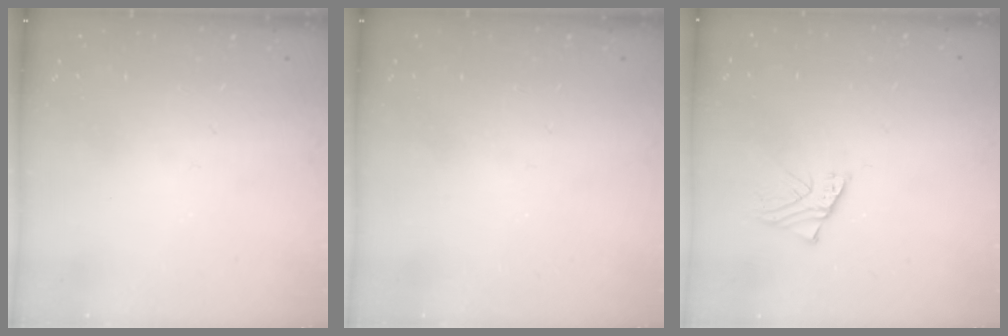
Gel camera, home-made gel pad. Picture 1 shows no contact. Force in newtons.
{"total": 0.0}
{"total": 1.5, "press": 1.5, "slide": 0.2}